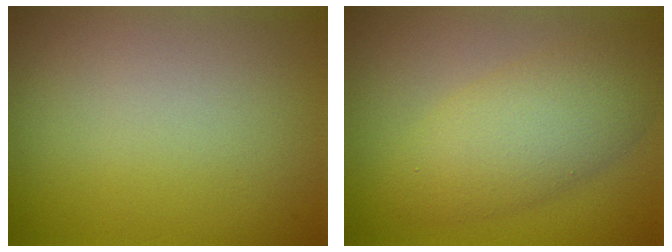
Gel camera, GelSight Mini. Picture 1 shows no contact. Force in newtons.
{"total": 5.3, "press": 5.3, "slide": 0.2}